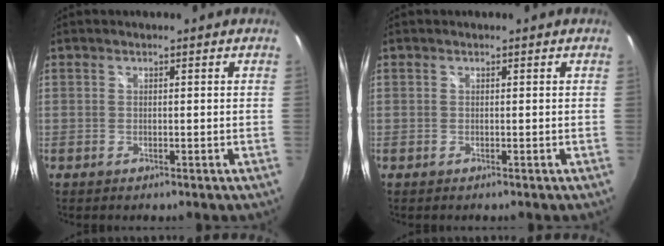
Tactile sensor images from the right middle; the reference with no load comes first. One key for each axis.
{"total": 0.0}